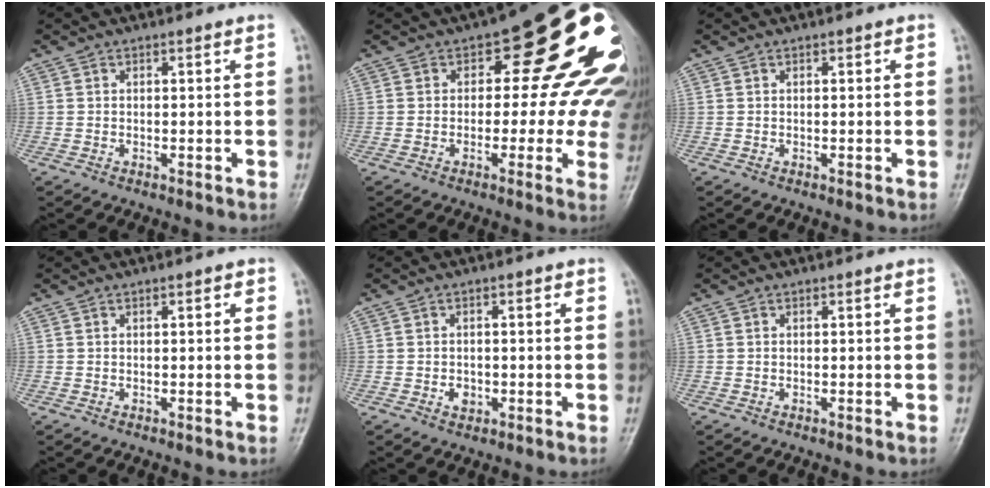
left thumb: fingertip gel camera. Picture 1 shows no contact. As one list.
[{"total": 19.5, "force": [3.7, 10.1, 16.2], "torque": [-0.151, -0.001, 0.030]}, {"total": 0.0}, {"total": 0.8, "force": [0.2, 0.3, 0.7], "torque": [-0.009, 0.003, 0.001]}, {"total": 2.3, "force": [-0.8, 1.9, 0.9], "torque": [-0.001, 0.002, -0.011]}, {"total": 0.0}]